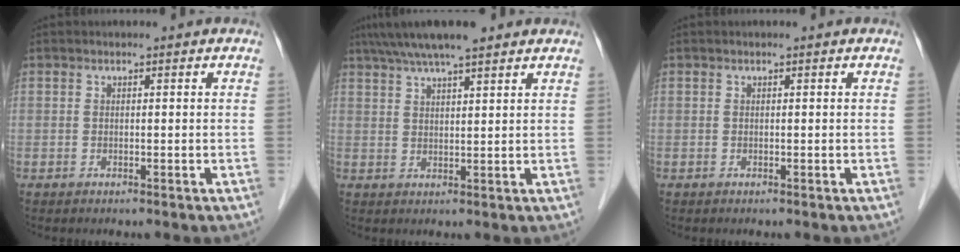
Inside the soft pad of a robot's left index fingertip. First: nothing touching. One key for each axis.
{"total": 8.9, "fx": 7.0, "fy": 1.1, "fz": 5.5, "tx": -0.088, "ty": 0.038, "tz": 0.114}
{"total": 0.0}